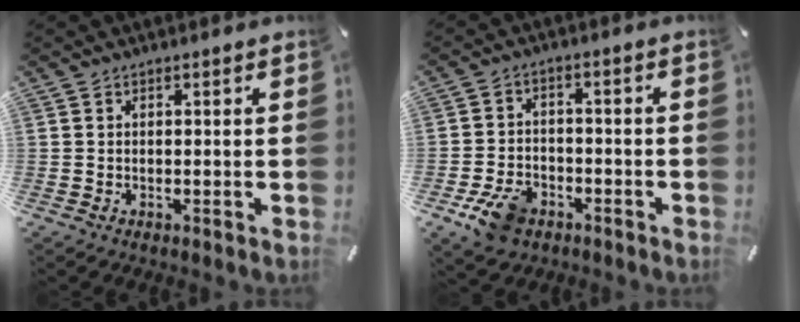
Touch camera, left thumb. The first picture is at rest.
{"total": 8.6, "force": [-4.5, 5.9, 4.4], "torque": [-0.086, 0.020, -0.083]}